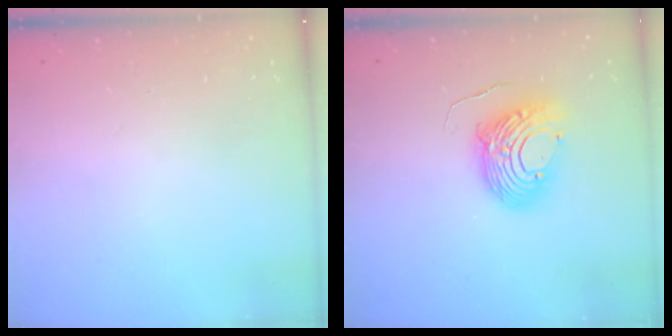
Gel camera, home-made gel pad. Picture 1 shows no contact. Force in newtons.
{"total": 12.2, "press": 12.1, "slide": 0.9}